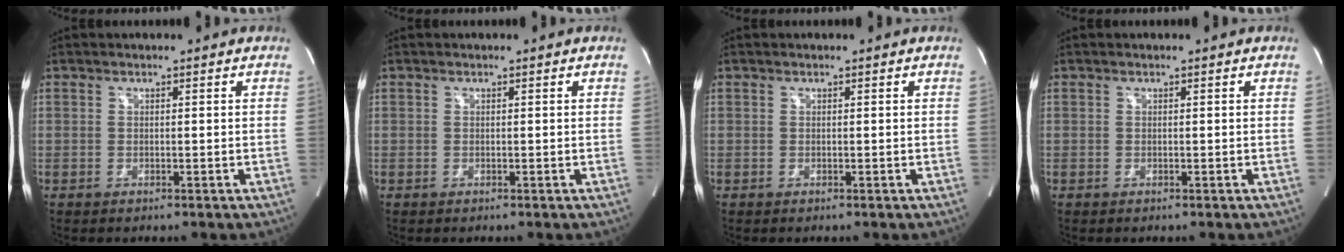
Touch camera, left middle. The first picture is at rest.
{"total": 0.0}
{"total": 0.0}
{"total": 0.0}